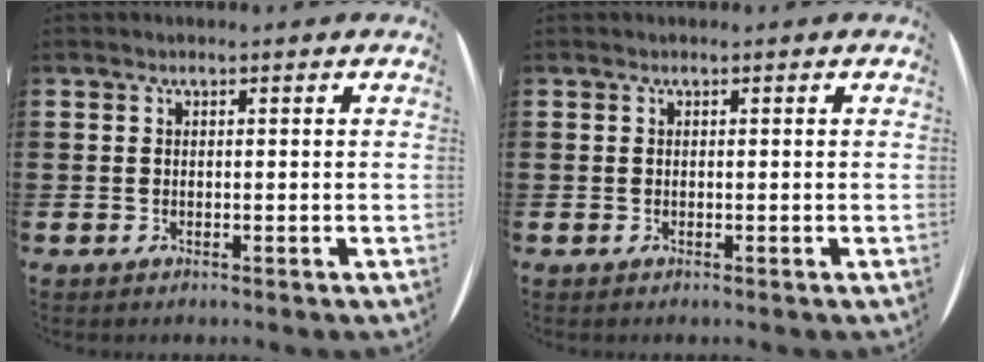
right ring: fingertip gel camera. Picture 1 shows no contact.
{"total": 0.0}